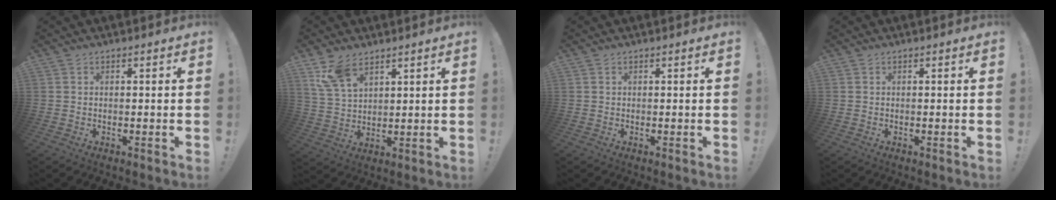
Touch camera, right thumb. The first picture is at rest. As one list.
[{"total": 8.6, "force": [5.7, 4.3, 4.8], "torque": [-0.098, -0.018, 0.114]}, {"total": 0.0}, {"total": 0.0}]